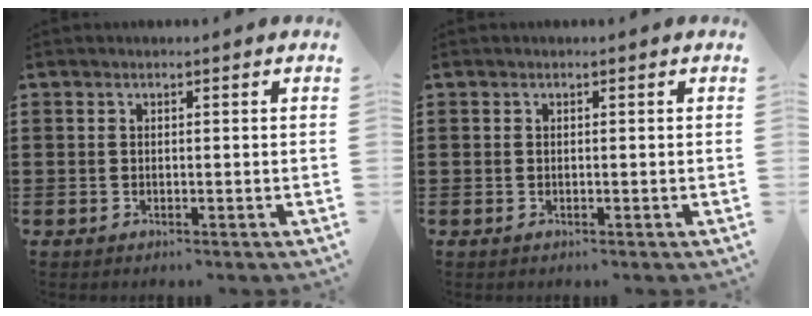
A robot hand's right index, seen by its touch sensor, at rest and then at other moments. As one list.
[{"total": 0.0}]